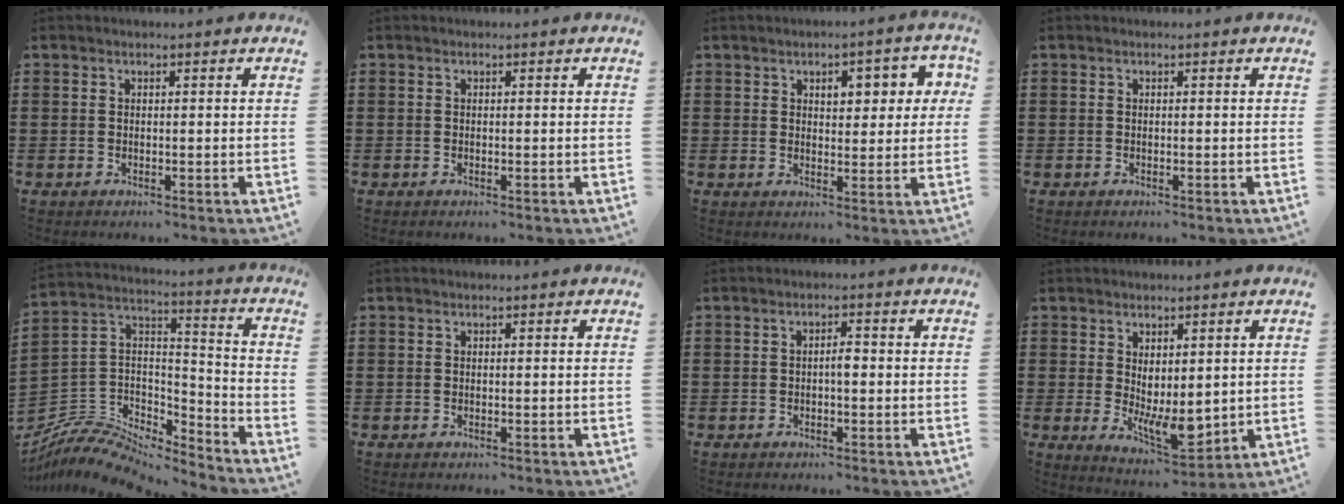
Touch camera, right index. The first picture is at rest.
{"total": 0.0}
{"total": 4.6, "force": [1.6, 2.6, 3.4], "torque": [-0.041, 0.000, 0.017]}
{"total": 0.0}
{"total": 8.5, "force": [-7.9, 2.5, 1.9], "torque": [-0.056, 0.005, -0.163]}
{"total": 0.0}
{"total": 1.8, "force": [-0.3, 0.6, 1.7], "torque": [-0.033, 0.003, -0.007]}
{"total": 5.2, "force": [0.3, 2.7, 4.5], "torque": [-0.080, -0.013, 0.006]}